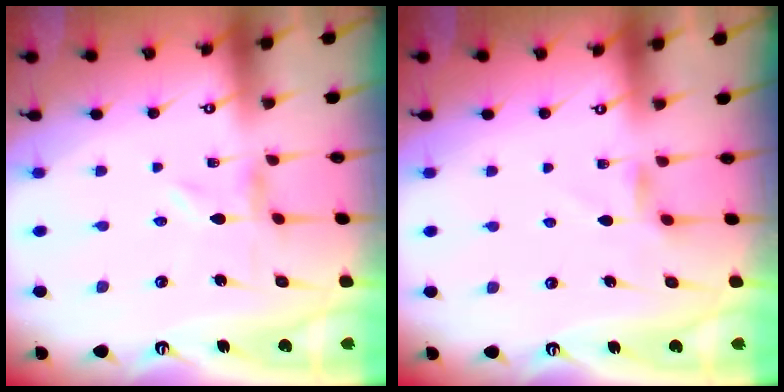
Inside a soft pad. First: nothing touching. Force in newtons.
{"total": 4.6, "press": 4.6, "slide": 0.5}